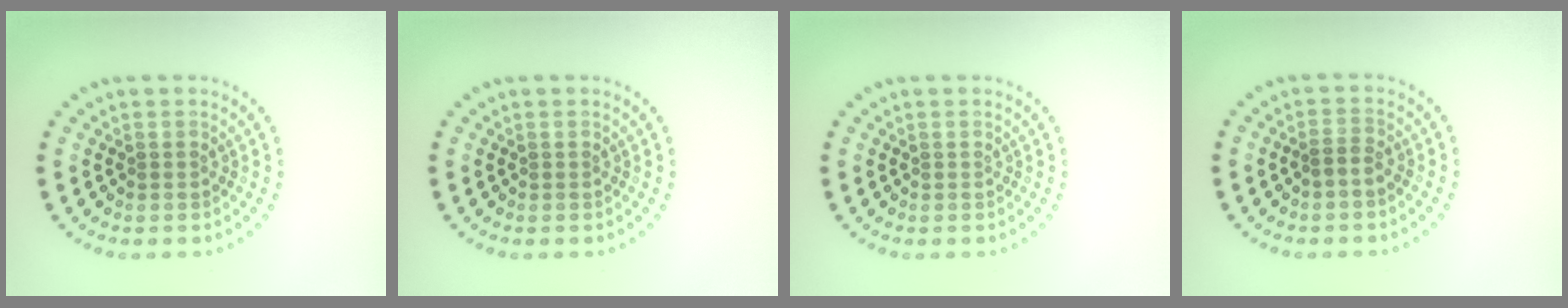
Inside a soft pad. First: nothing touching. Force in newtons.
{"total": 0.0}
{"total": 0.0}
{"total": 1.2, "press": 1.0, "slide": 0.7}